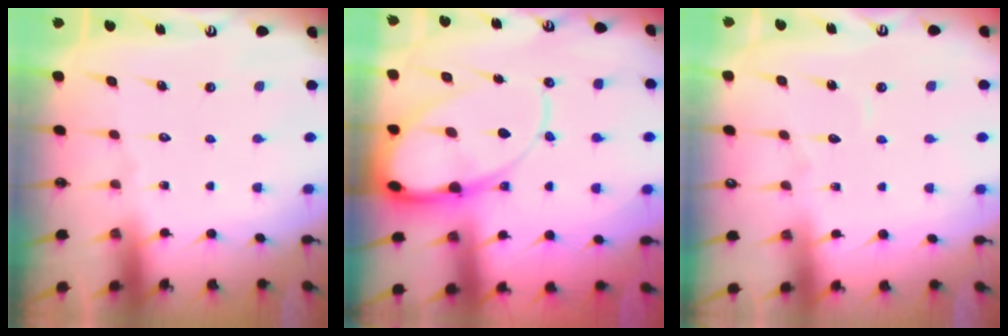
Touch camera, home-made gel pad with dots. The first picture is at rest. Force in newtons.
{"total": 16.3, "press": 16.2, "slide": 1.6}
{"total": 3.5, "press": 3.5, "slide": 0.4}